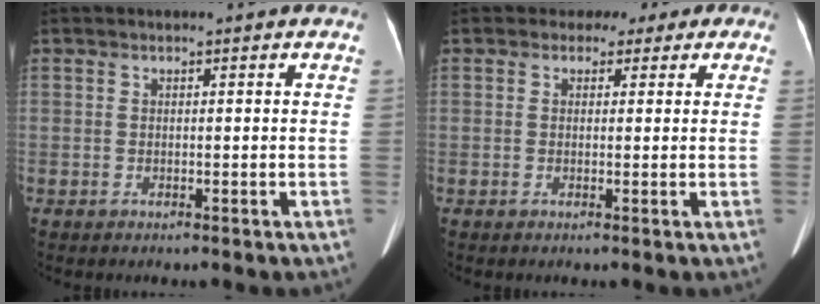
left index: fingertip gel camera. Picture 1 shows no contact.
{"total": 3.5, "force": [1.9, 2.9, 0.5], "torque": [-0.002, 0.013, 0.010]}